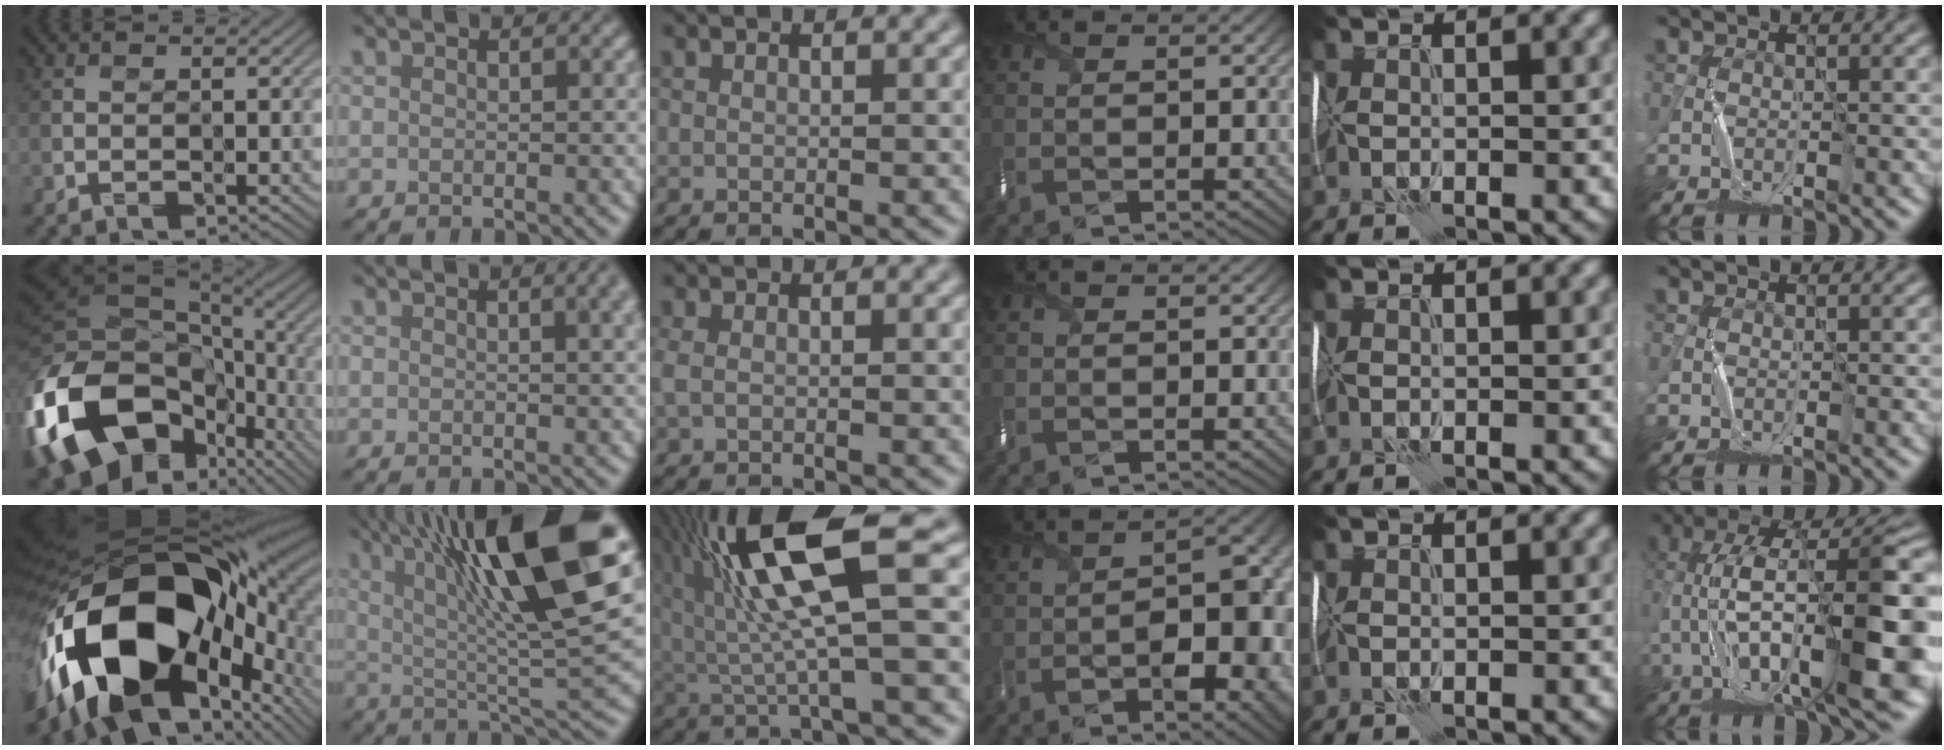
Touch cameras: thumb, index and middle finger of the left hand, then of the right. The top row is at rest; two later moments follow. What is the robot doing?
{"motion": "wrap", "object": "thread"}